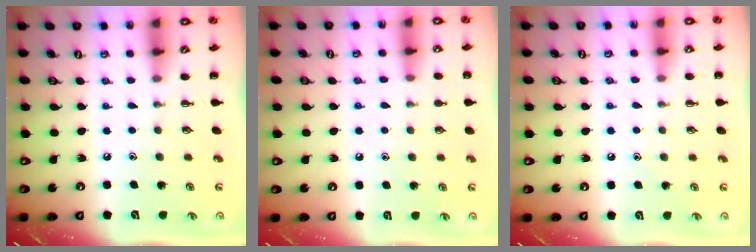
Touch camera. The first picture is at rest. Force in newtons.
{"total": 6.5, "press": 6.1, "slide": 2.1}
{"total": 6.8, "press": 6.6, "slide": 1.8}